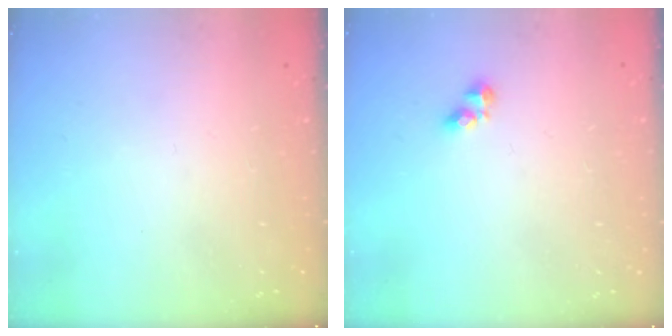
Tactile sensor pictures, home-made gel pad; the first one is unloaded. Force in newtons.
{"total": 3.8, "press": 3.8, "slide": 0.5}